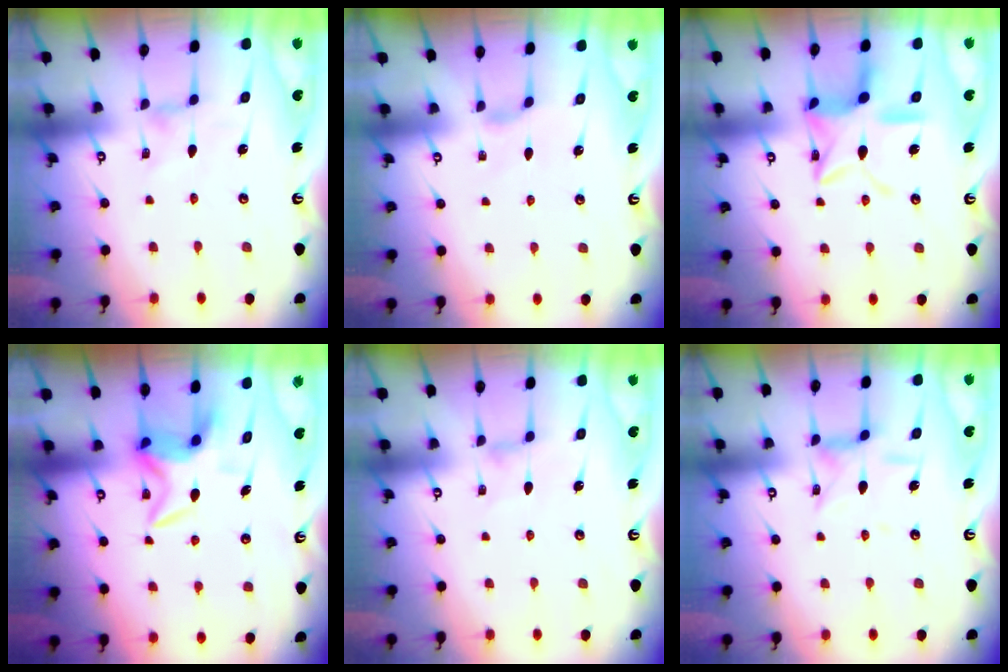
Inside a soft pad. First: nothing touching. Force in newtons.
{"total": 2.3, "press": 2.2, "slide": 0.5}
{"total": 13.8, "press": 13.8, "slide": 1.0}
{"total": 7.1, "press": 7.0, "slide": 0.7}
{"total": 1.4, "press": 1.3, "slide": 0.4}
{"total": 6.4, "press": 6.3, "slide": 0.5}